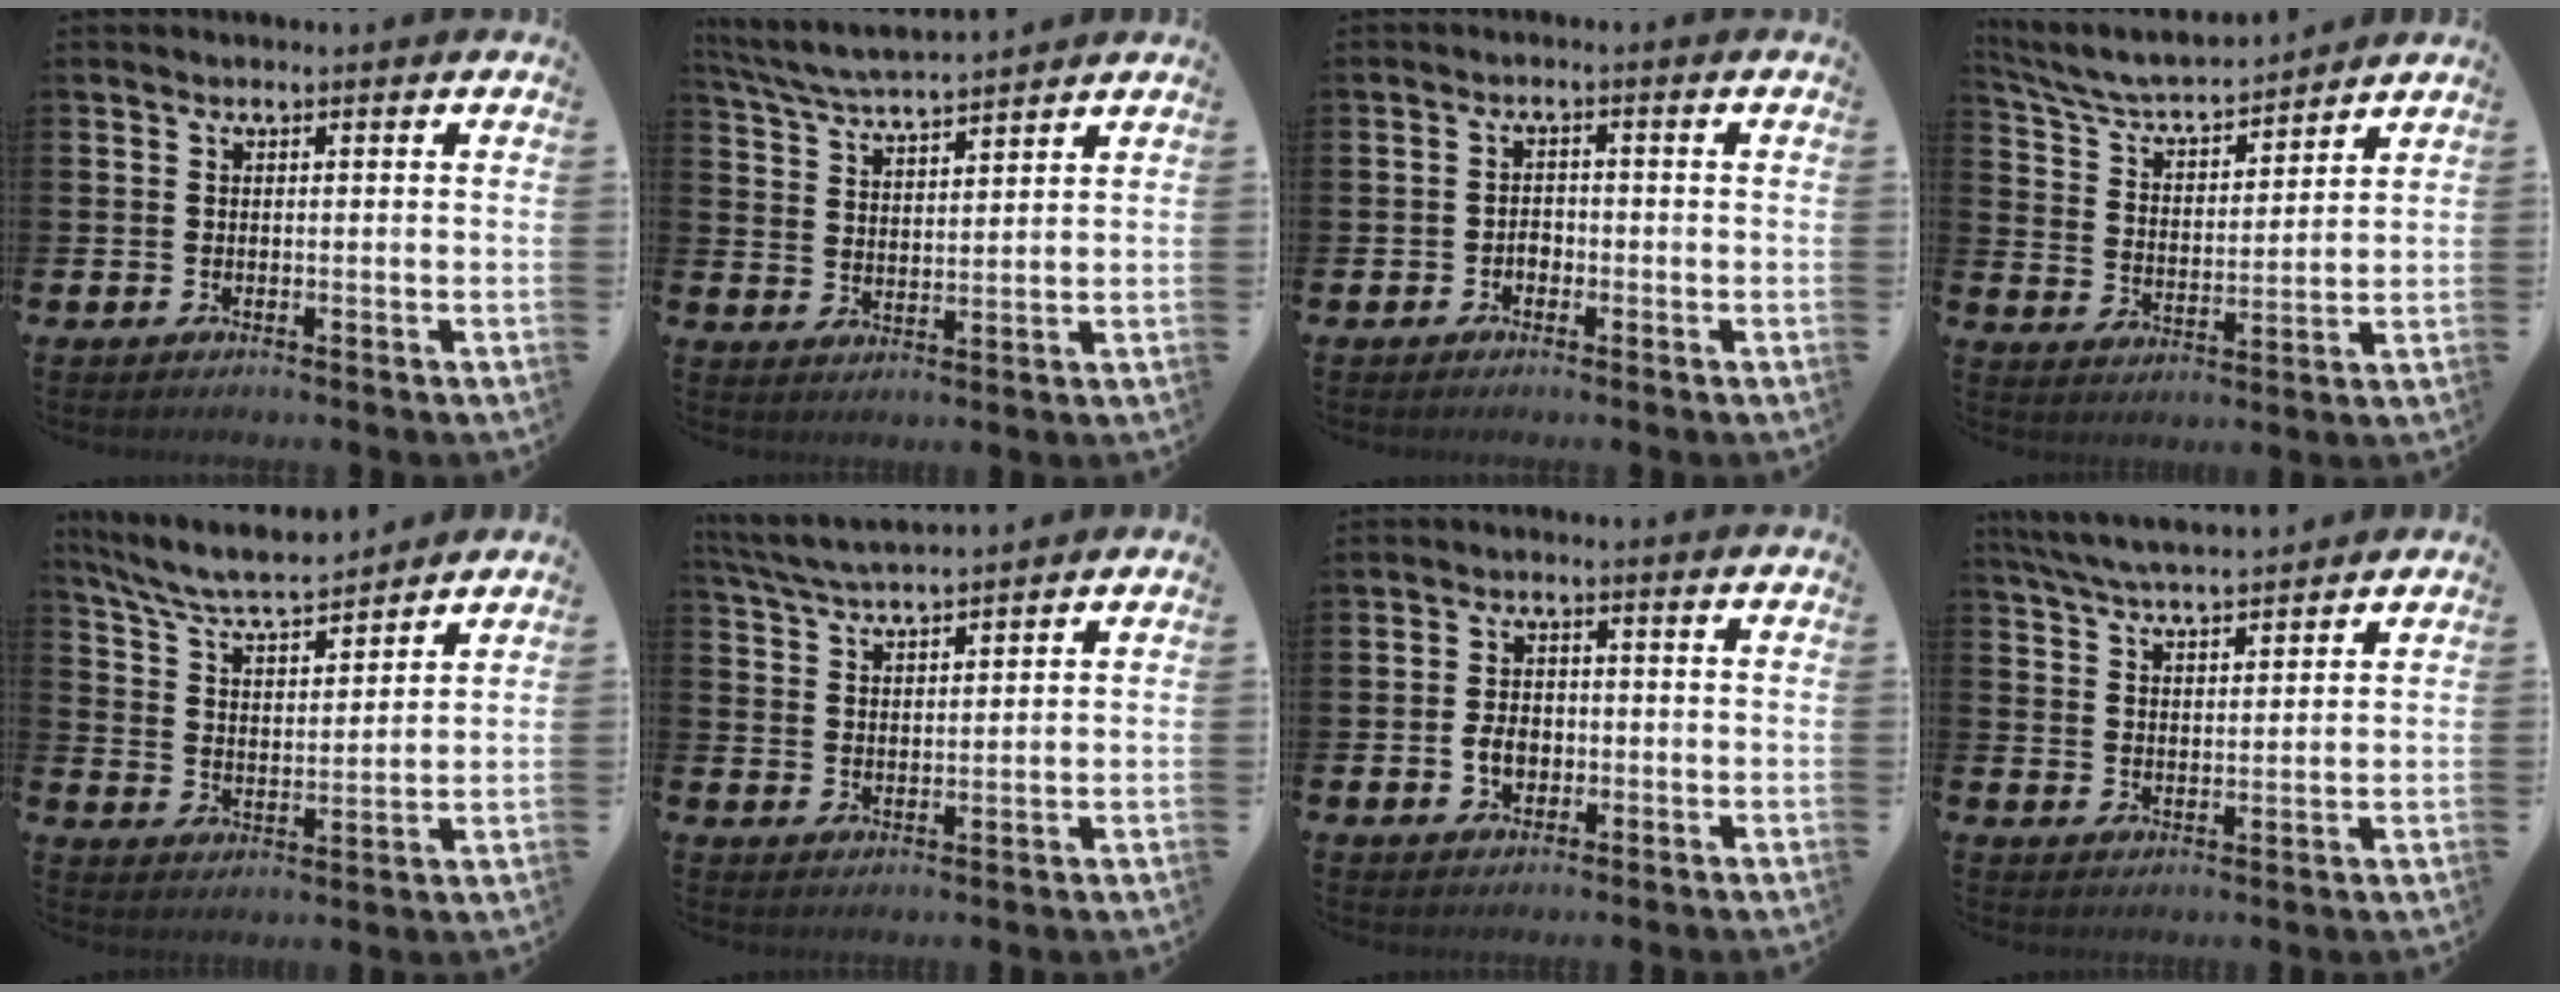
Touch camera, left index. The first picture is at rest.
{"total": 5.4, "force": [5.3, 0.3, 1.0], "torque": [-0.037, -0.032, 0.093]}
{"total": 1.6, "force": [-0.8, 1.2, 0.7], "torque": [-0.007, 0.001, -0.019]}
{"total": 6.3, "force": [5.9, 1.2, 1.8], "torque": [-0.061, -0.048, 0.097]}
{"total": 7.2, "force": [6.8, 0.9, 2.3], "torque": [-0.072, -0.049, 0.116]}
{"total": 4.9, "force": [4.8, 0.2, 0.9], "torque": [-0.033, -0.024, 0.085]}
{"total": 3.3, "force": [-0.8, 2.5, 2.0], "torque": [-0.025, -0.001, -0.020]}
{"total": 6.0, "force": [5.8, 0.3, 1.2], "torque": [-0.042, -0.031, 0.105]}